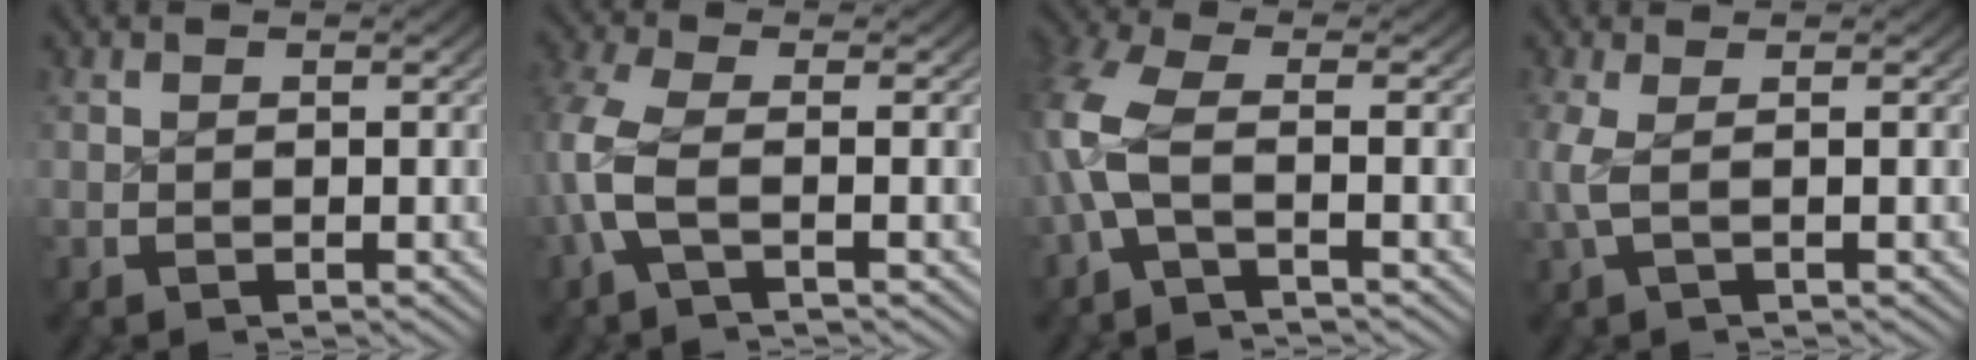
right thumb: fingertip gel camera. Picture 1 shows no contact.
{"total": 5.2, "force": [-0.4, 3.0, 4.3], "torque": [-0.134, -0.015, -0.001]}
{"total": 5.5, "force": [-0.5, 3.1, 4.5], "torque": [-0.135, -0.015, -0.005]}
{"total": 3.0, "force": [0.4, 1.1, 2.8], "torque": [-0.079, -0.004, 0.010]}